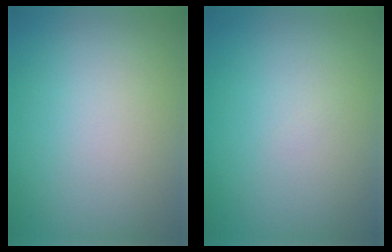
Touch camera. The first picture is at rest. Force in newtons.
{"total": 0.0}